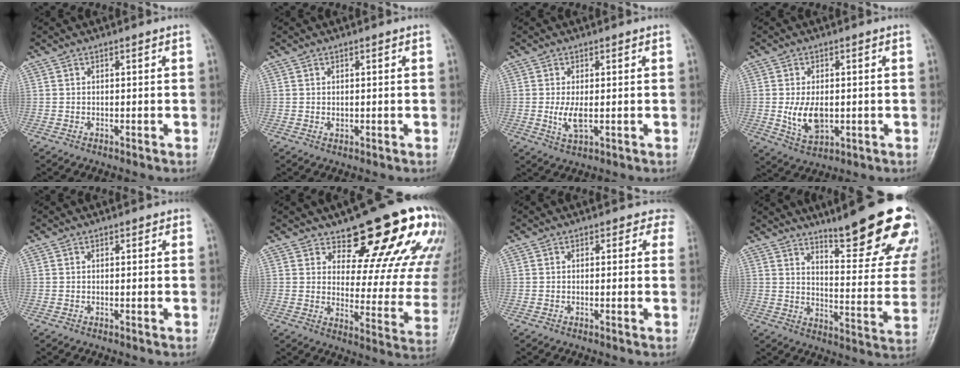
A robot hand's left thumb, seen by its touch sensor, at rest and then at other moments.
{"total": 0.9, "force": [0.2, 0.7, 0.5], "torque": [-0.005, -0.001, 0.003]}
{"total": 3.9, "force": [-0.1, 1.8, 3.5], "torque": [-0.070, -0.011, 0.002]}
{"total": 6.9, "force": [-0.5, 4.3, 5.4], "torque": [-0.091, -0.013, 0.000]}
{"total": 0.9, "force": [0.5, 0.7, 0.2], "torque": [0.008, -0.001, 0.001]}
{"total": 20.2, "force": [14.8, 7.5, 11.5], "torque": [-0.094, -0.093, 0.186]}
{"total": 3.0, "force": [2.1, 2.2, 0.2], "torque": [0.032, -0.009, -0.001]}
{"total": 21.7, "force": [15.3, 4.6, 14.6], "torque": [-0.153, -0.096, 0.205]}